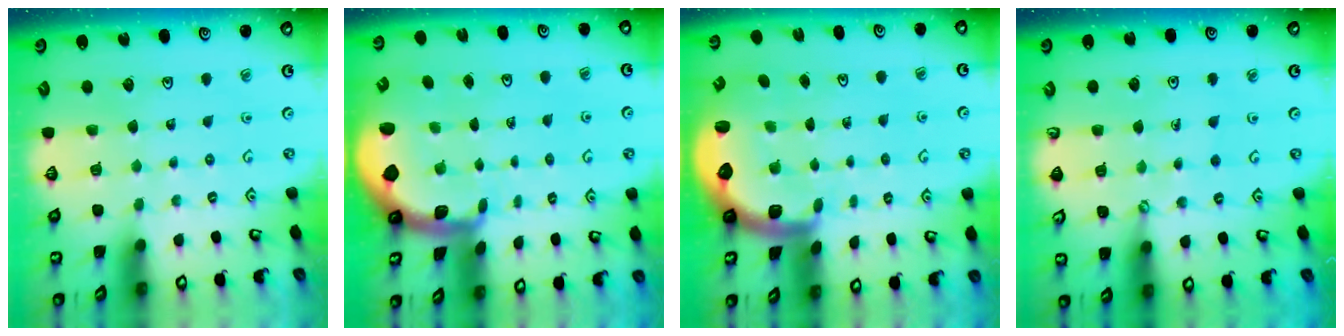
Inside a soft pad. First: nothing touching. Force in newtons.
{"total": 1.7, "press": 1.6, "slide": 0.4}
{"total": 2.8, "press": 2.4, "slide": 1.4}
{"total": 1.9, "press": 1.9, "slide": 0.1}